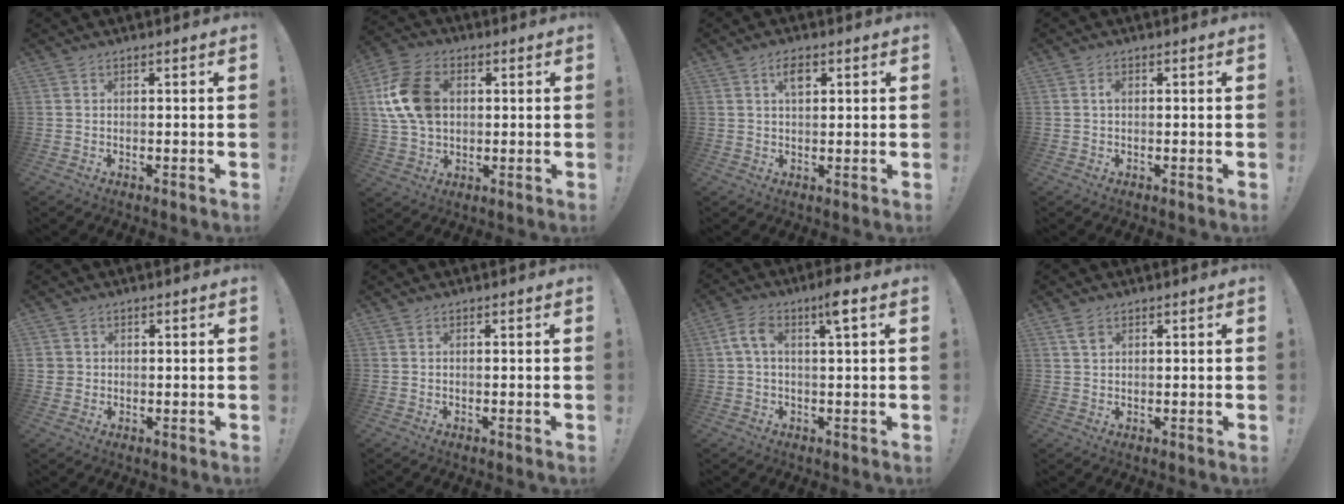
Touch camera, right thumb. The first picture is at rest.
{"total": 15.9, "force": [2.7, 11.5, 10.7], "torque": [-0.197, 0.003, 0.053]}
{"total": 4.1, "force": [1.9, 2.1, 3.0], "torque": [-0.041, -0.001, 0.028]}
{"total": 1.3, "force": [0.2, 0.8, 1.0], "torque": [-0.014, 0.003, 0.000]}
{"total": 2.4, "force": [0.4, 2.3, 0.5], "torque": [-0.006, 0.002, 0.007]}
{"total": 0.0}
{"total": 7.4, "force": [2.2, 1.7, 6.8], "torque": [-0.116, 0.003, 0.034]}
{"total": 2.6, "force": [1.4, 1.5, 1.5], "torque": [-0.024, -0.001, 0.025]}